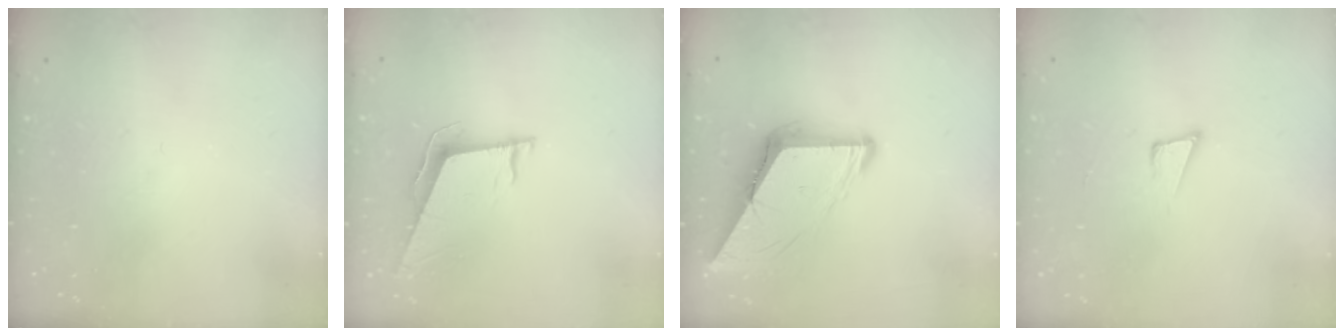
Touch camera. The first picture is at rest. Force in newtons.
{"total": 8.4, "press": 7.9, "slide": 2.9}
{"total": 10.1, "press": 10.0, "slide": 1.1}
{"total": 3.9, "press": 2.6, "slide": 2.9}